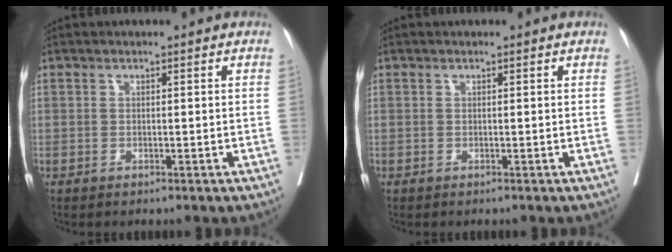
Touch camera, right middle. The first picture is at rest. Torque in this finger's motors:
{"motor_torque": [0.00, 0.00, 0.00, 0.00]}